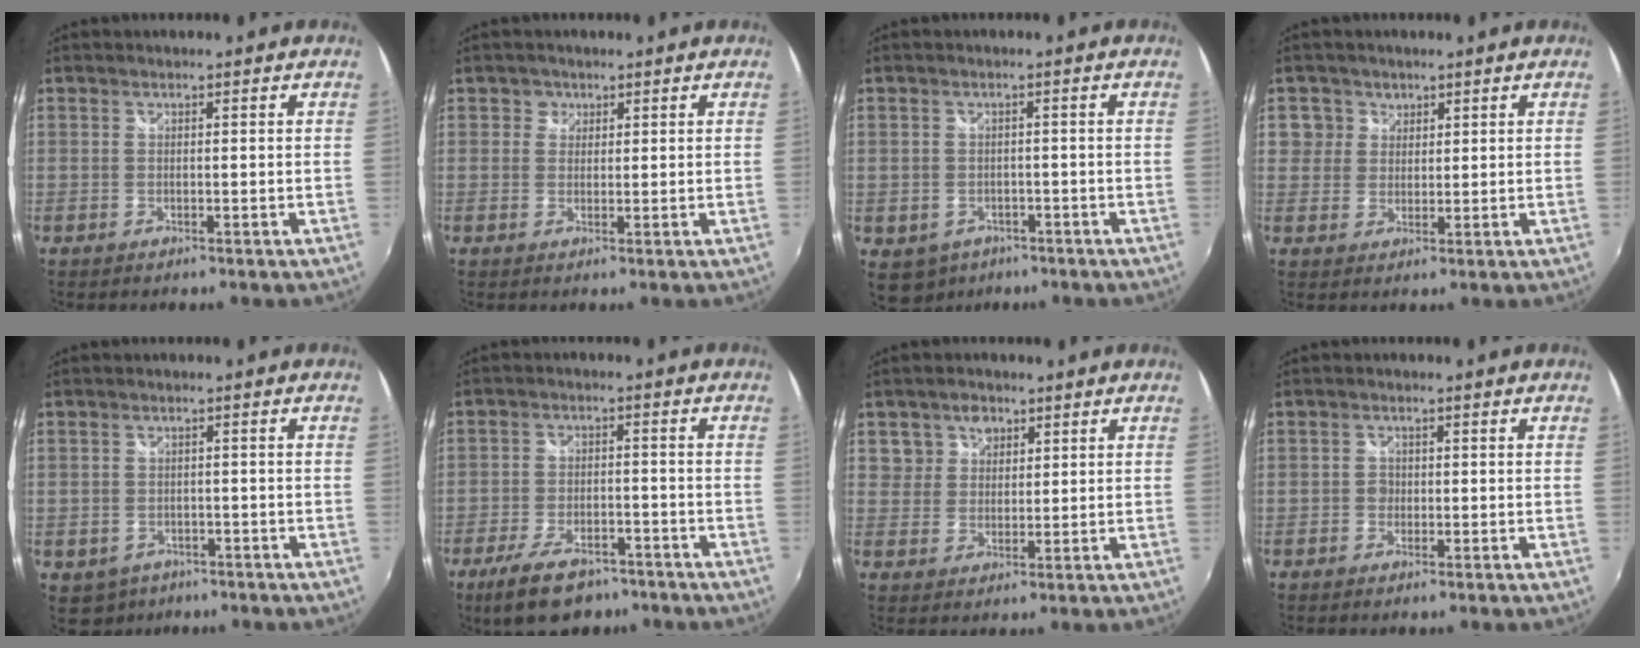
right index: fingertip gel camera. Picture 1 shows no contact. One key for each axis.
{"total": 1.9, "fx": 0.6, "fy": 1.8, "fz": 0.1, "tx": 0.004, "ty": 0.006, "tz": 0.005}
{"total": 6.0, "fx": -3.0, "fy": 4.8, "fz": 2.1, "tx": -0.056, "ty": -0.006, "tz": -0.032}
{"total": 4.0, "fx": 1.4, "fy": 3.7, "fz": 0.1, "tx": 0.019, "ty": 0.021, "tz": 0.024}
{"total": 4.7, "fx": -2.5, "fy": 3.7, "fz": 1.4, "tx": -0.040, "ty": -0.002, "tz": -0.027}
{"total": 11.7, "fx": -8.3, "fy": 5.3, "fz": 6.4, "tx": -0.146, "ty": -0.012, "tz": -0.137}
{"total": 4.9, "fx": 2.3, "fy": 4.2, "fz": 0.8, "tx": -0.001, "ty": 0.017, "tz": 0.040}
{"total": 1.6, "fx": -0.5, "fy": 1.5, "fz": 0.4, "tx": -0.007, "ty": 0.001, "tz": -0.011}